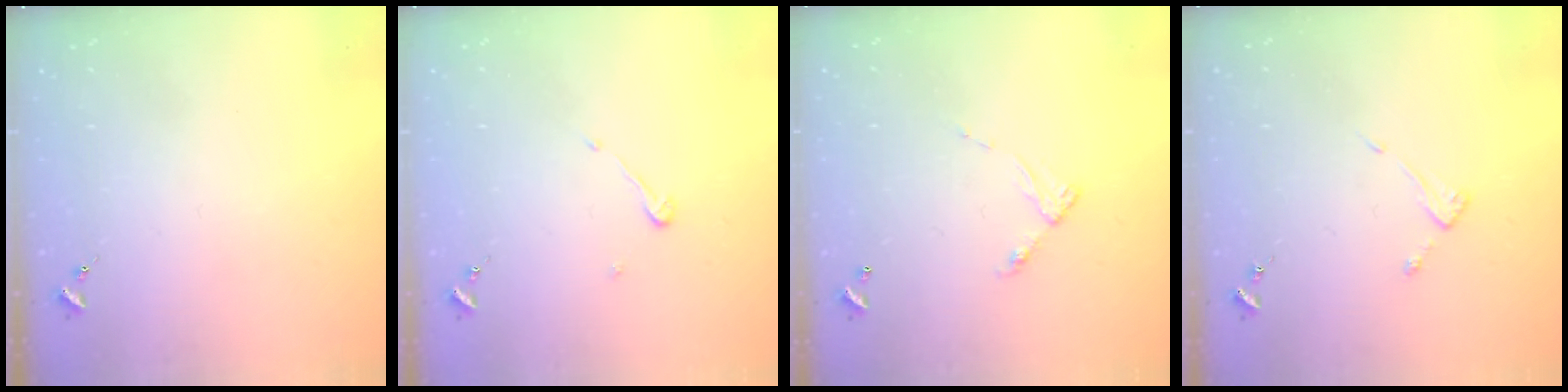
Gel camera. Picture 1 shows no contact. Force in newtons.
{"total": 3.9, "press": 3.9, "slide": 0.3}
{"total": 6.1, "press": 6.1, "slide": 0.5}
{"total": 4.1, "press": 4.0, "slide": 0.4}